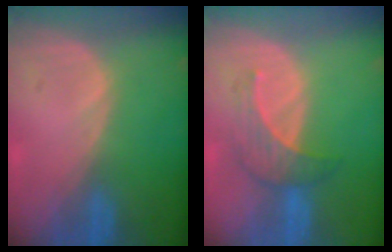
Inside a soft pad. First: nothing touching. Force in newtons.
{"total": 4.5, "press": 4.5, "slide": 0.4}